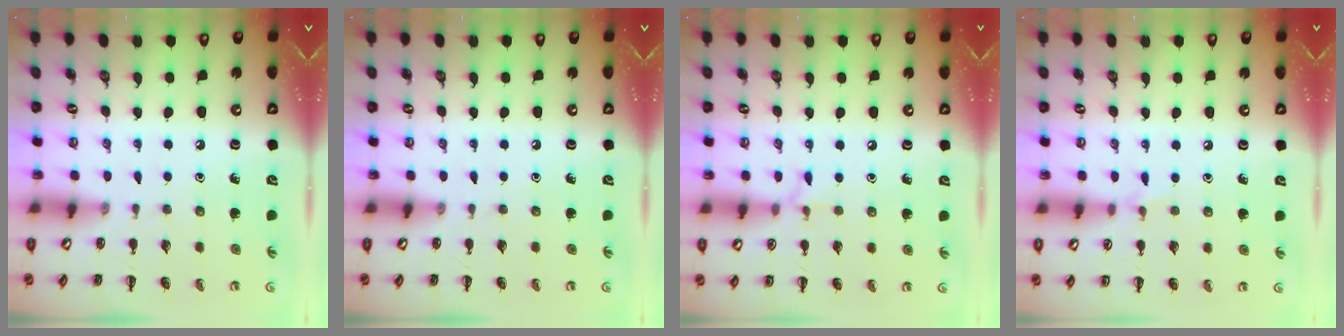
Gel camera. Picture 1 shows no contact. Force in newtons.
{"total": 0.0}
{"total": 4.5, "press": 4.3, "slide": 1.6}
{"total": 3.7, "press": 3.5, "slide": 1.3}